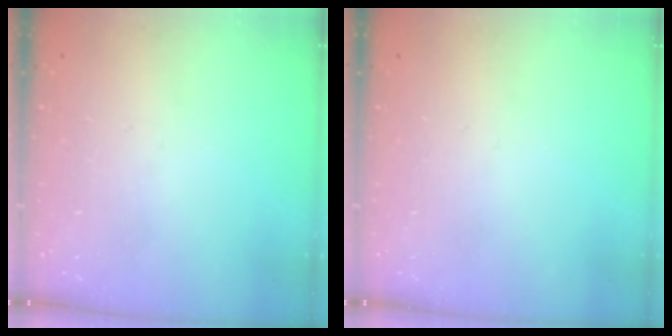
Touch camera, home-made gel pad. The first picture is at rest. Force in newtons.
{"total": 0.0}